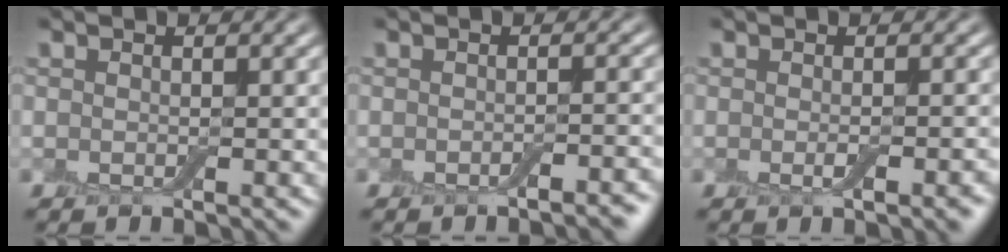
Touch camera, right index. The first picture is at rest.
{"total": 2.0, "force": [-1.2, 0.5, 1.5], "torque": [-0.015, 0.001, -0.019]}
{"total": 2.4, "force": [-0.8, 0.6, 2.1], "torque": [-0.029, -0.003, -0.012]}